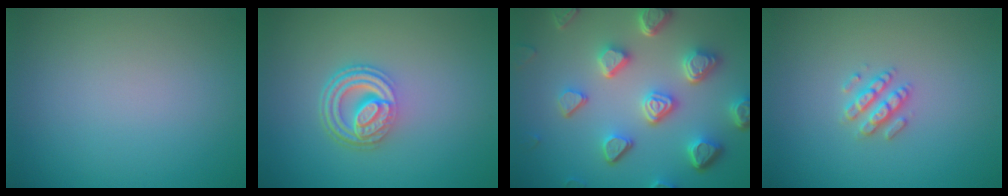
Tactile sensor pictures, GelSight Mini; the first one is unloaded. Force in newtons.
{"total": 4.7, "press": 3.3, "slide": 3.3}
{"total": 7.1, "press": 5.5, "slide": 4.5}
{"total": 2.5, "press": 2.4, "slide": 0.5}